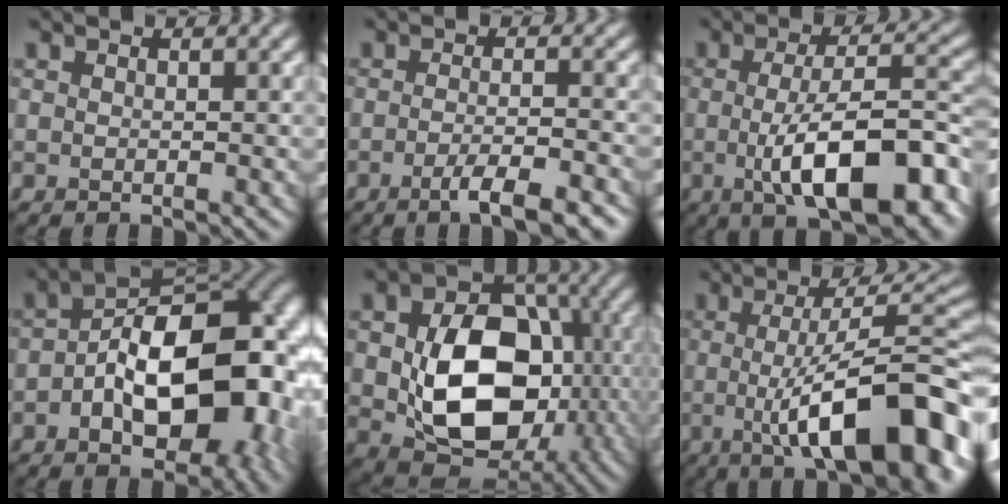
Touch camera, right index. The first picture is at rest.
{"total": 4.7, "force": [-2.6, 1.0, 3.8], "torque": [-0.057, 0.001, -0.044]}
{"total": 11.6, "force": [-3.3, 3.9, 10.5], "torque": [-0.158, -0.006, -0.049]}
{"total": 15.3, "force": [-2.3, 8.7, 12.4], "torque": [-0.147, 0.000, -0.040]}
{"total": 11.9, "force": [-1.2, 8.4, 8.3], "torque": [-0.135, -0.007, -0.014]}
{"total": 13.4, "force": [-2.6, 3.7, 12.6], "torque": [-0.161, 0.004, -0.044]}